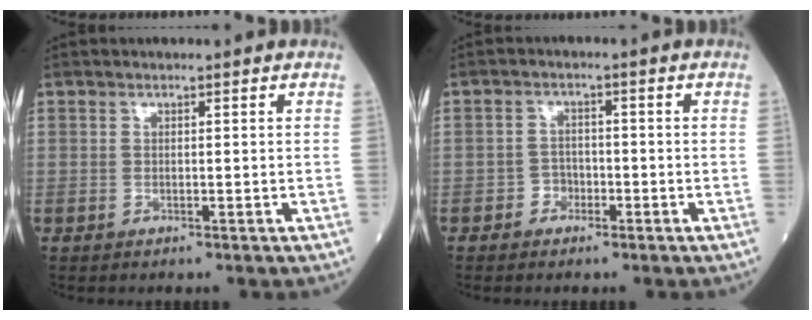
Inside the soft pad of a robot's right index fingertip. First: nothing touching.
{"total": 2.4, "force": [-1.3, 1.9, 0.7], "torque": [-0.006, 0.011, -0.027]}